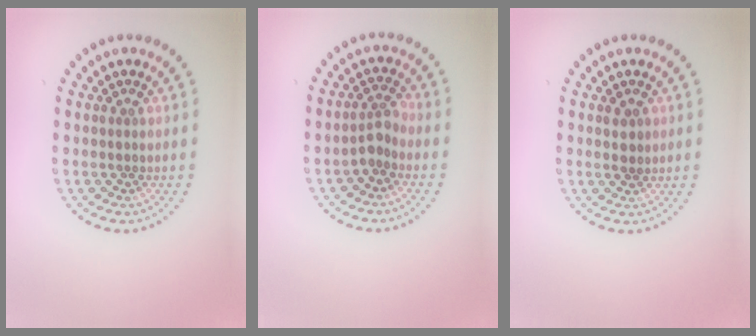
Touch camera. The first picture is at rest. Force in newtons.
{"total": 1.8, "press": 1.4, "slide": 1.2}
{"total": 1.3, "press": 1.2, "slide": 0.4}